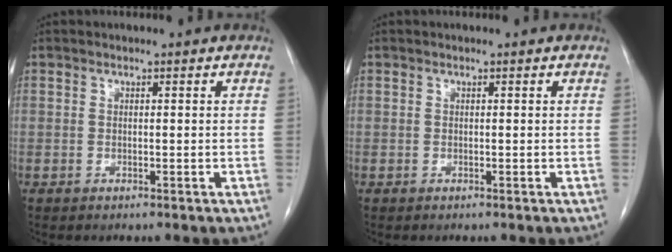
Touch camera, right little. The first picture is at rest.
{"total": 0.0}